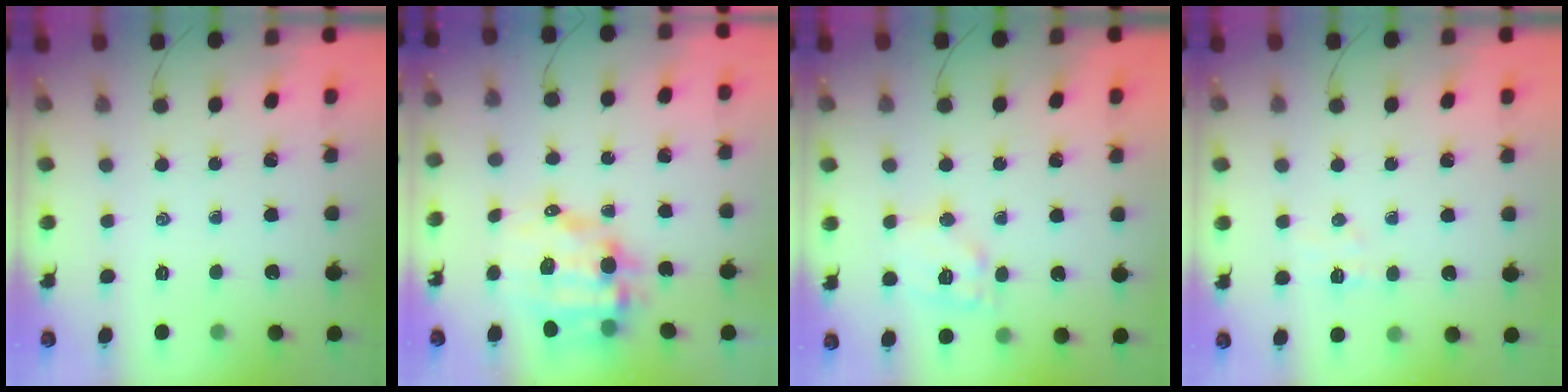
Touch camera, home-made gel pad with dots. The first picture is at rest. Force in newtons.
{"total": 11.5, "press": 11.2, "slide": 2.7}
{"total": 11.1, "press": 11.0, "slide": 1.5}
{"total": 5.3, "press": 5.1, "slide": 1.2}